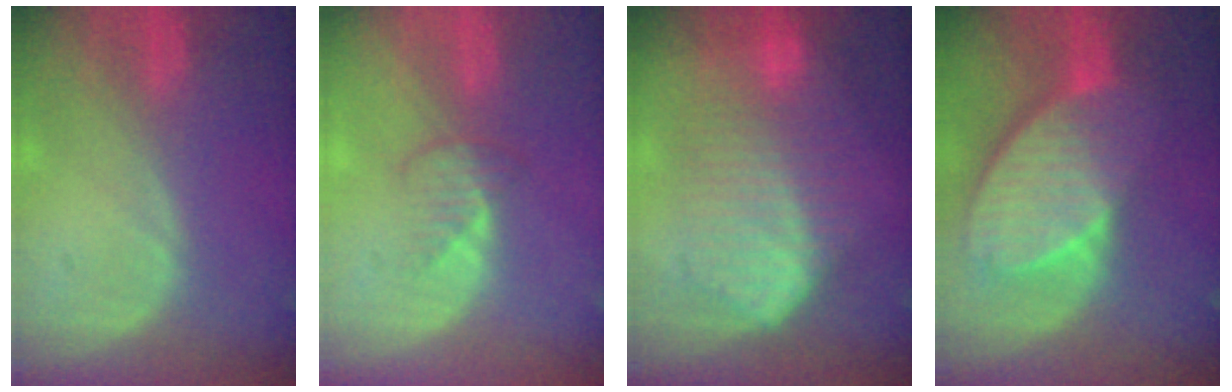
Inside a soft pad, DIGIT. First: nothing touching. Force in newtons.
{"total": 2.5, "press": 2.5, "slide": 0.4}
{"total": 10.5, "press": 10.5, "slide": 0.6}
{"total": 10.2, "press": 8.8, "slide": 5.2}